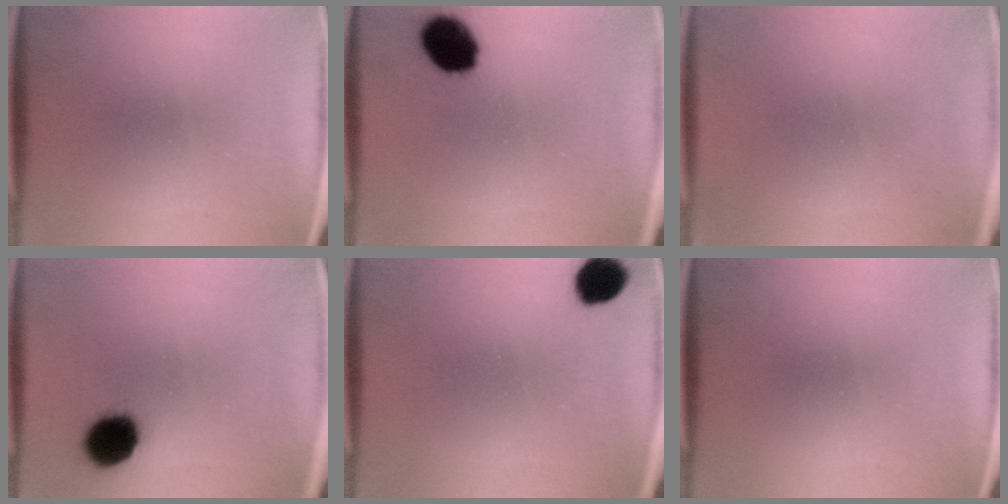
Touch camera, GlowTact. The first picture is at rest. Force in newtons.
{"total": 10.9}
{"total": 1.1}
{"total": 11.8}
{"total": 7.2}
{"total": 0.0}